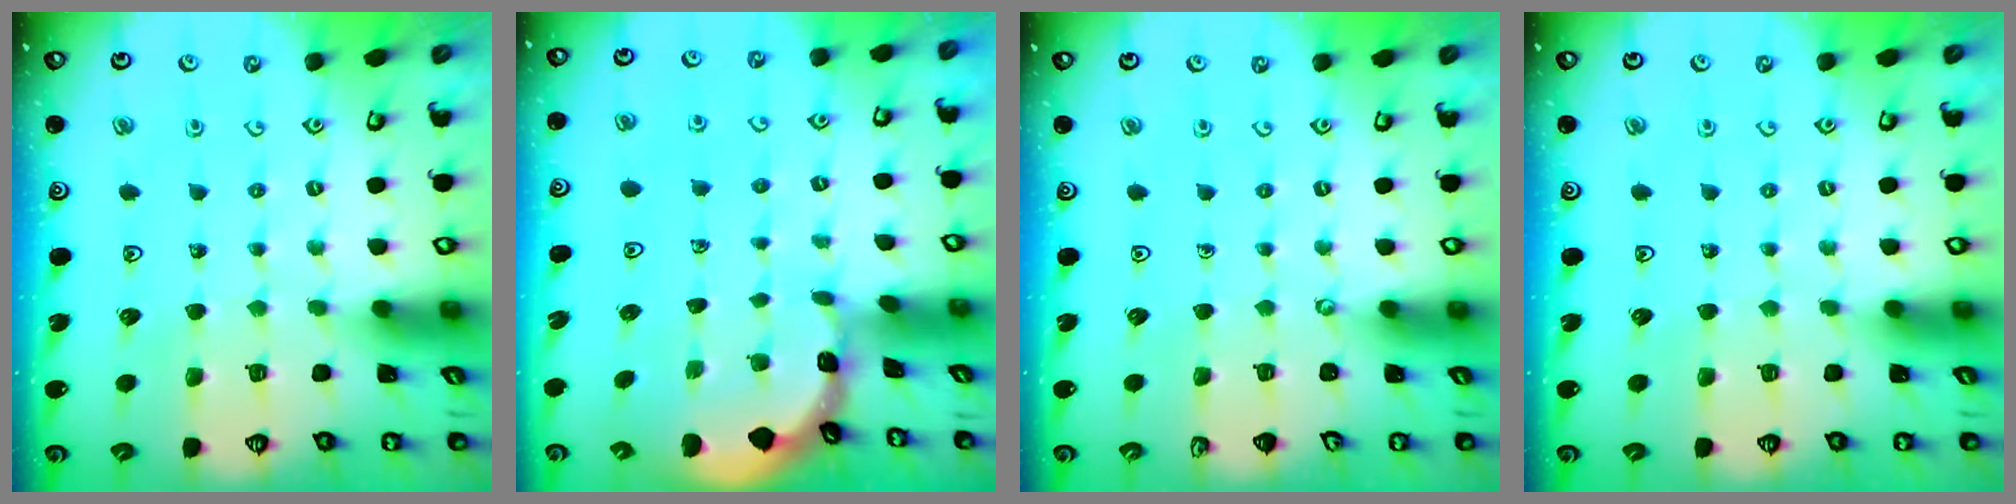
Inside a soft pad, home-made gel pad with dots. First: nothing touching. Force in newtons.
{"total": 0.8, "press": 0.8, "slide": 0.1}
{"total": 0.0}
{"total": 0.0}